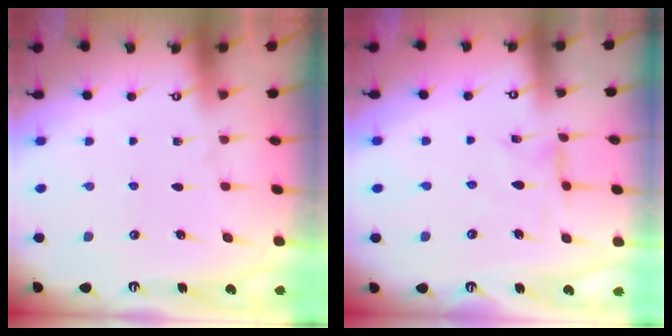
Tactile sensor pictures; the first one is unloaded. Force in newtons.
{"total": 1.7, "press": 1.7, "slide": 0.0}